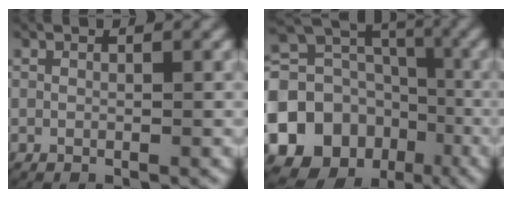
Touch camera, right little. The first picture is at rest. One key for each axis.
{"total": 20.6, "fx": -5.5, "fy": 17.5, "fz": 9.4, "tx": -0.188, "ty": -0.062, "tz": -0.088}